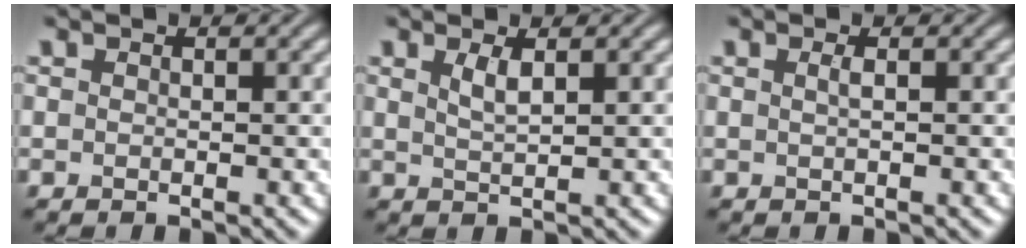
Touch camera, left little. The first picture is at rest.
{"total": 1.6, "force": [0.8, 0.4, 1.3], "torque": [-0.028, -0.001, 0.016]}
{"total": 0.9, "force": [0.1, 0.3, 0.8], "torque": [-0.013, 0.005, 0.001]}